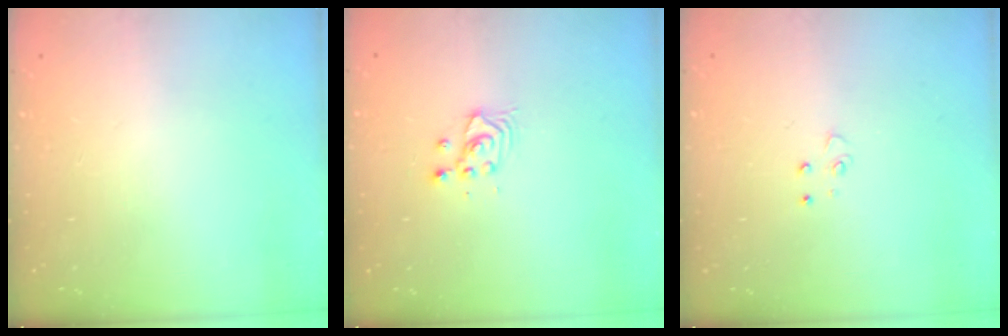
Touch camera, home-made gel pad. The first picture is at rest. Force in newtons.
{"total": 3.7, "press": 3.7, "slide": 0.3}
{"total": 4.1, "press": 4.1, "slide": 0.5}